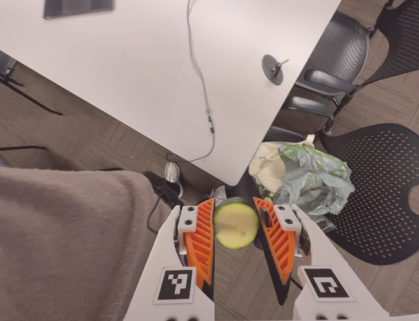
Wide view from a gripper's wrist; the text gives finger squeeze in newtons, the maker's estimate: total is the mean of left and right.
{"total": 8.4, "left": 8.1, "right": 8.6}